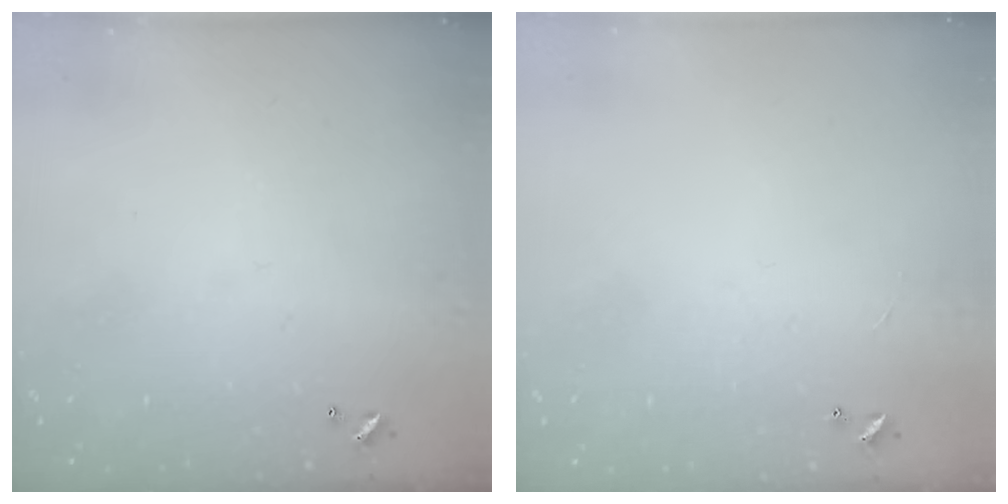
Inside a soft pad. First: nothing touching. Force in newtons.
{"total": 1.2, "press": 1.1, "slide": 0.4}